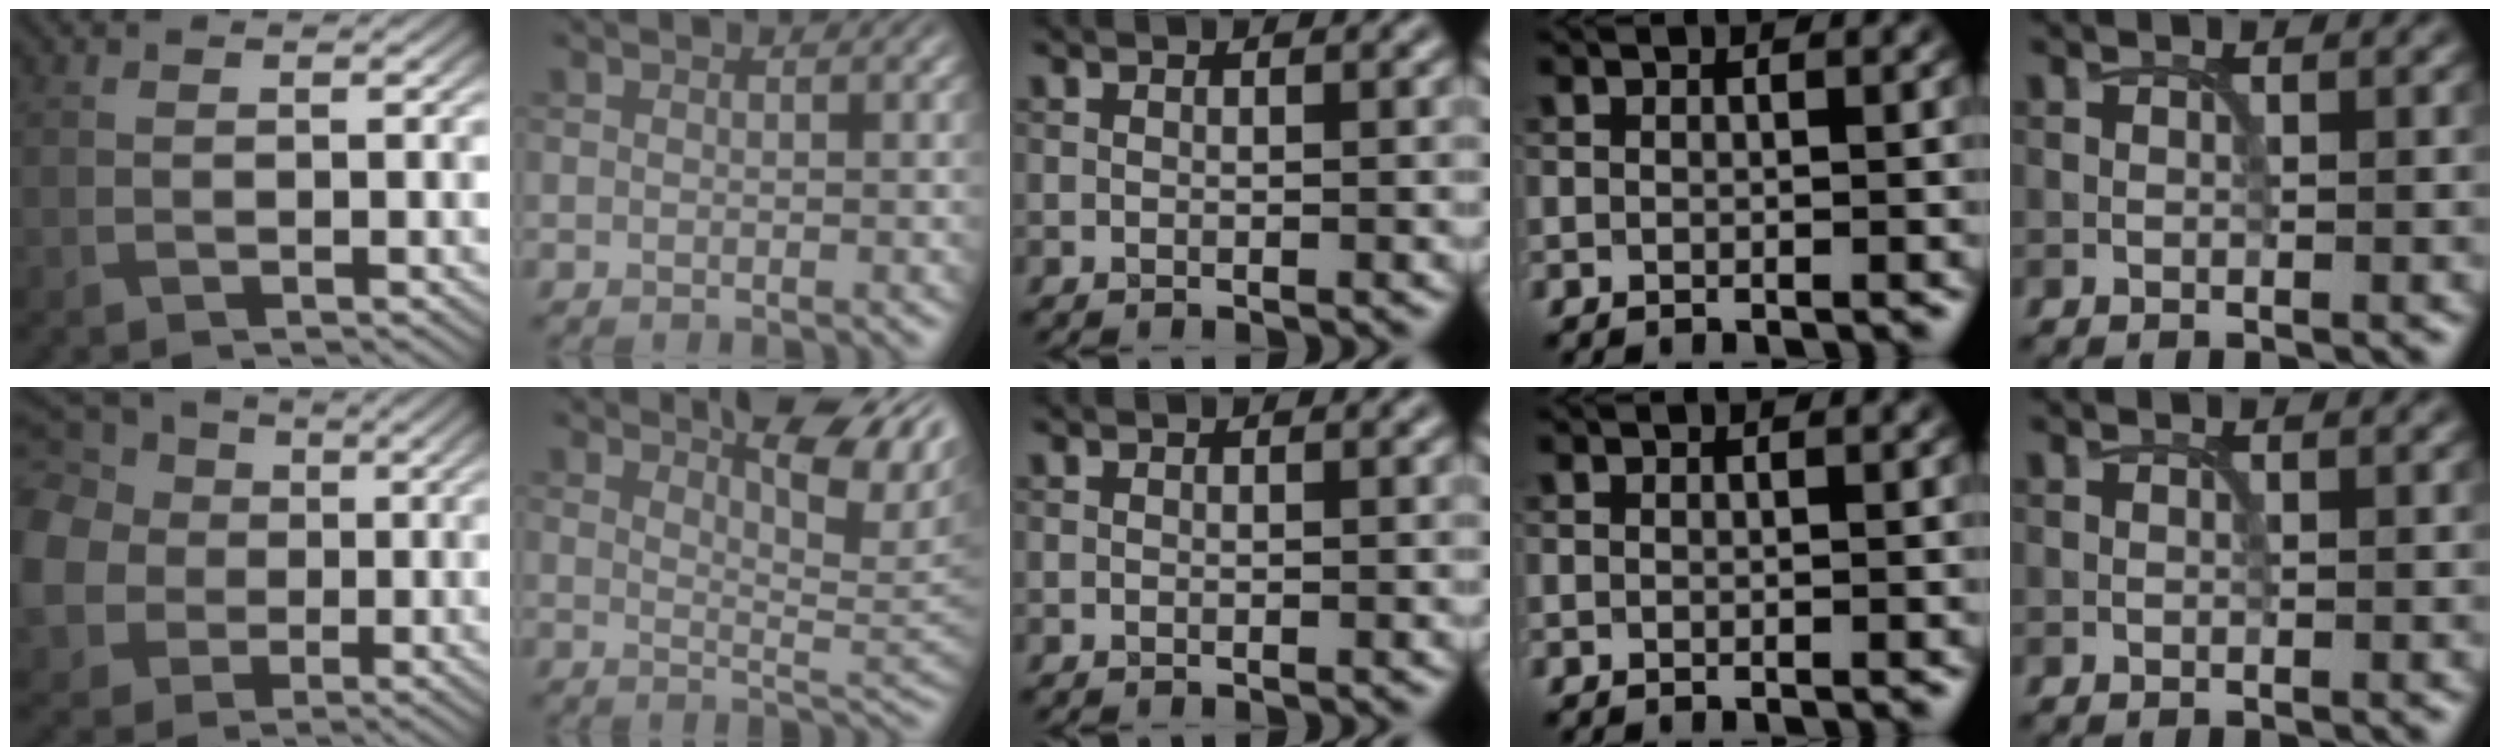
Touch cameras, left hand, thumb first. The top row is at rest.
{"thumb": {"total": 15.9, "force": [1.1, 14.3, 6.9], "torque": [-0.264, 0.008, -0.005]}, "index": {"total": 8.1, "force": [4.8, 2.2, 6.1], "torque": [-0.083, 0.006, 0.077]}}